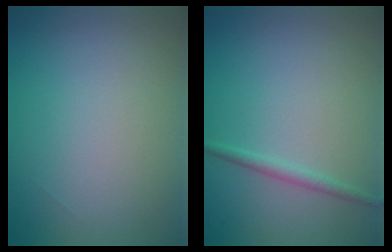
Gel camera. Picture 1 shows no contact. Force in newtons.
{"total": 1.2, "press": 1.2, "slide": 0.1}